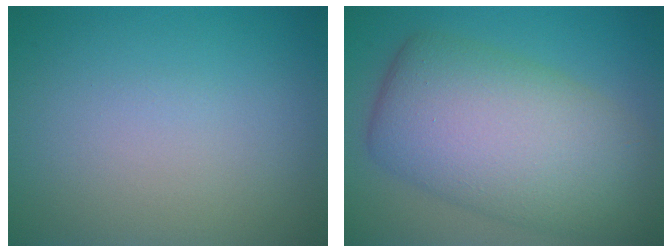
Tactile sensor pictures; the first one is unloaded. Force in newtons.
{"total": 10.7, "press": 10.7, "slide": 0.3}